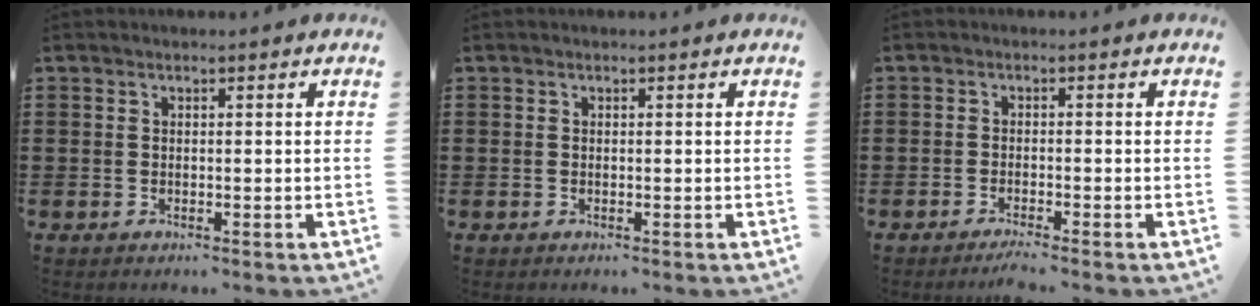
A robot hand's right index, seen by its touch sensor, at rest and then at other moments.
{"total": 0.0}
{"total": 1.6, "force": [-1.4, -0.2, 0.7], "torque": [-0.012, -0.002, -0.025]}